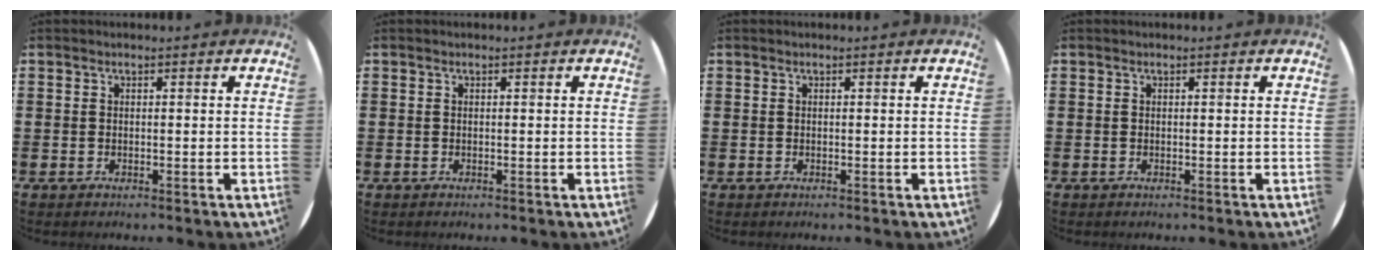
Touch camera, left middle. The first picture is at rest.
{"total": 0.0}
{"total": 0.0}
{"total": 0.0}